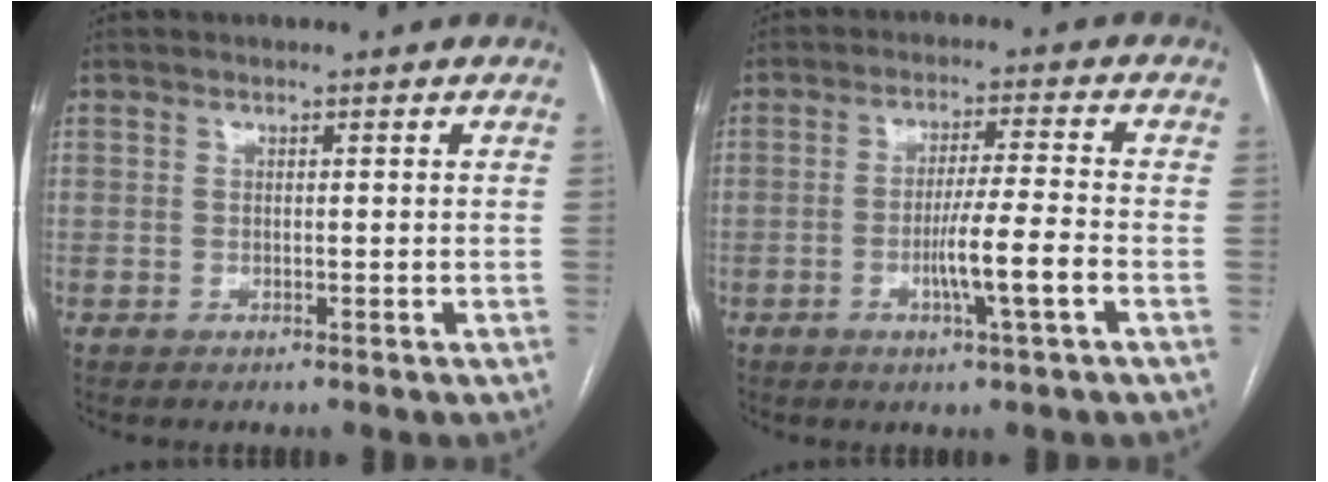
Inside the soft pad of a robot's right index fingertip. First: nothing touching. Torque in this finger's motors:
{"motor_torque": [1.81, 0.02, 0.67, 0.15]}